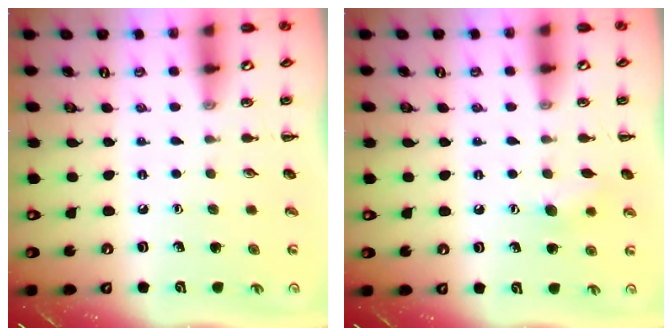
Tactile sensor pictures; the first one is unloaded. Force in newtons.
{"total": 6.6, "press": 6.5, "slide": 1.5}